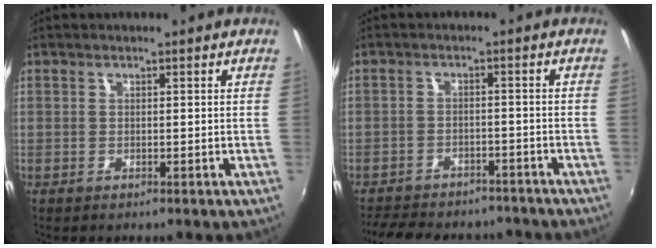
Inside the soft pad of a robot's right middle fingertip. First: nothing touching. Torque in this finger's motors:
{"motor_torque": [1.07, -1.07, 0.11, 0.04]}